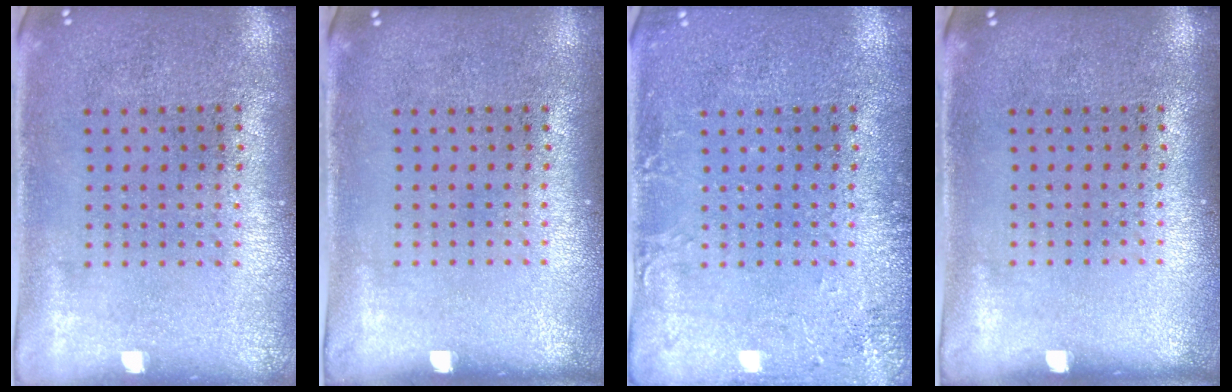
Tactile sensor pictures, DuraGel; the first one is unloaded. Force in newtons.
{"total": 0.0}
{"total": 2.1, "press": 2.1, "slide": 0.1}
{"total": 0.0}